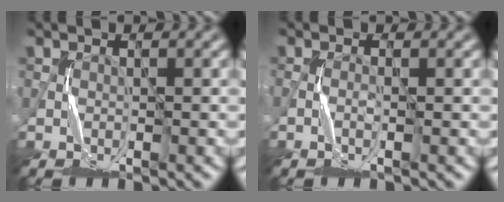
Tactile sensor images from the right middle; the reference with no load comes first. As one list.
[{"total": 1.0, "force": [-0.4, 0.0, 0.9], "torque": [-0.020, 0.004, -0.010]}]